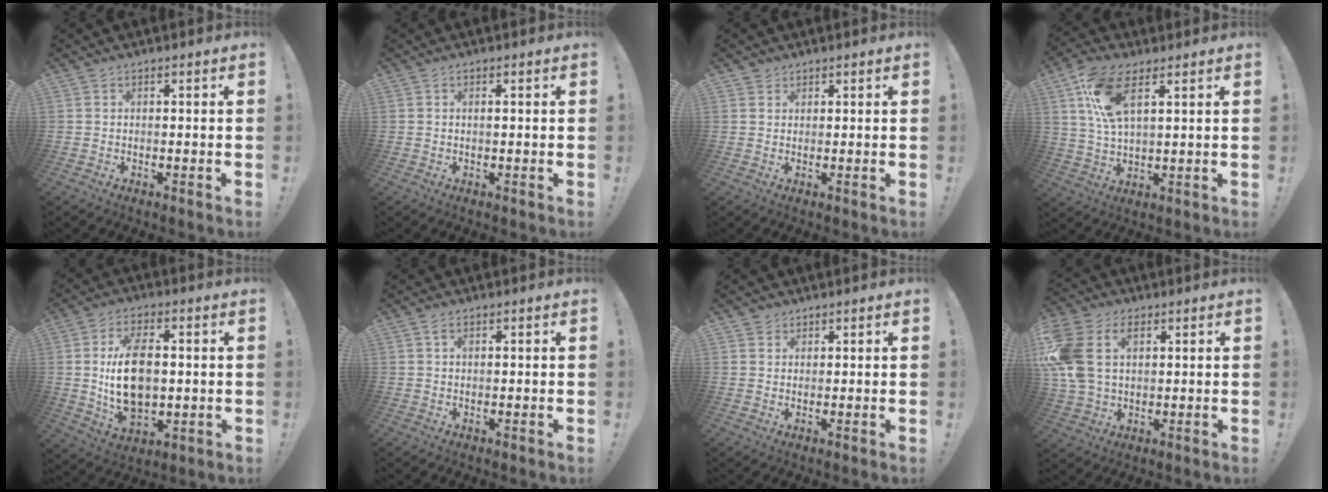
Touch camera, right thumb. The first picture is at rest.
{"total": 0.7, "force": [0.1, -0.2, 0.7], "torque": [-0.014, -0.001, 0.002]}
{"total": 1.7, "force": [1.2, 1.1, 0.0], "torque": [-0.002, -0.005, 0.022]}
{"total": 11.8, "force": [5.5, 5.3, 9.0], "torque": [-0.180, -0.012, 0.103]}
{"total": 14.6, "force": [0.9, 8.7, 11.7], "torque": [-0.210, -0.005, 0.013]}
{"total": 1.2, "force": [0.6, 0.6, 0.8], "torque": [-0.015, 0.001, 0.011]}
{"total": 2.2, "force": [1.5, 1.5, 0.2], "torque": [0.002, -0.009, 0.027]}
{"total": 14.1, "force": [4.8, 9.6, 9.1], "torque": [-0.202, -0.016, 0.091]}